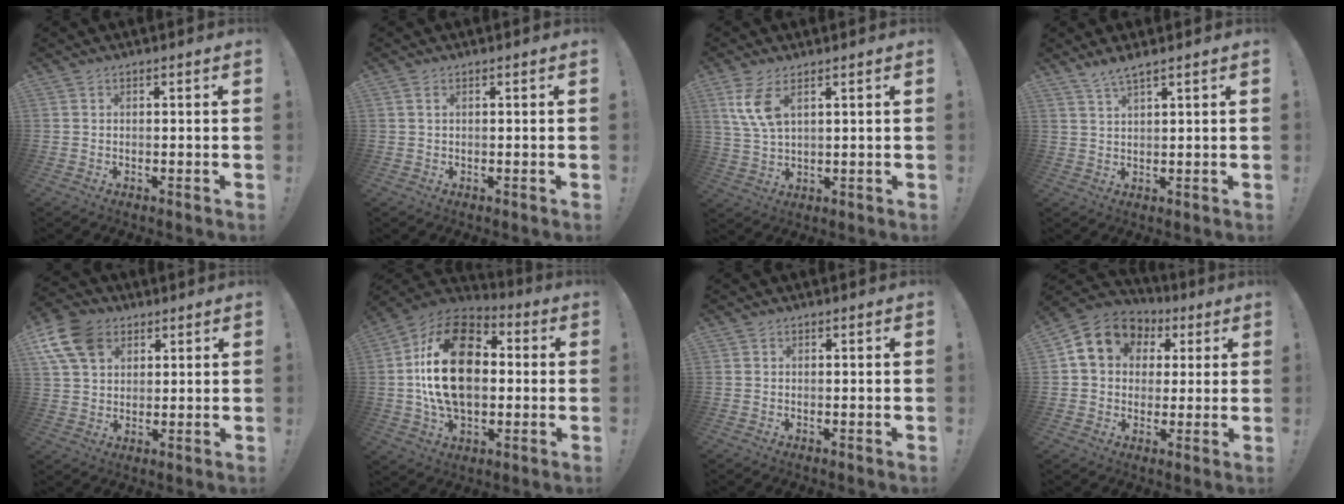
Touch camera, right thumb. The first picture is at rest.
{"total": 0.9, "force": [0.3, 0.2, 0.8], "torque": [-0.020, 0.002, 0.006]}
{"total": 8.2, "force": [4.0, 3.3, 6.3], "torque": [-0.133, -0.016, 0.073]}
{"total": 3.4, "force": [2.9, -0.1, 1.8], "torque": [-0.042, -0.012, 0.052]}
{"total": 12.9, "force": [5.8, 9.2, 6.9], "torque": [-0.131, -0.020, 0.115]}
{"total": 25.4, "force": [2.4, 16.2, 19.5], "torque": [-0.352, 0.017, 0.045]}
{"total": 0.0}
{"total": 12.8, "force": [4.4, 10.3, 6.1], "torque": [-0.092, -0.008, 0.090]}